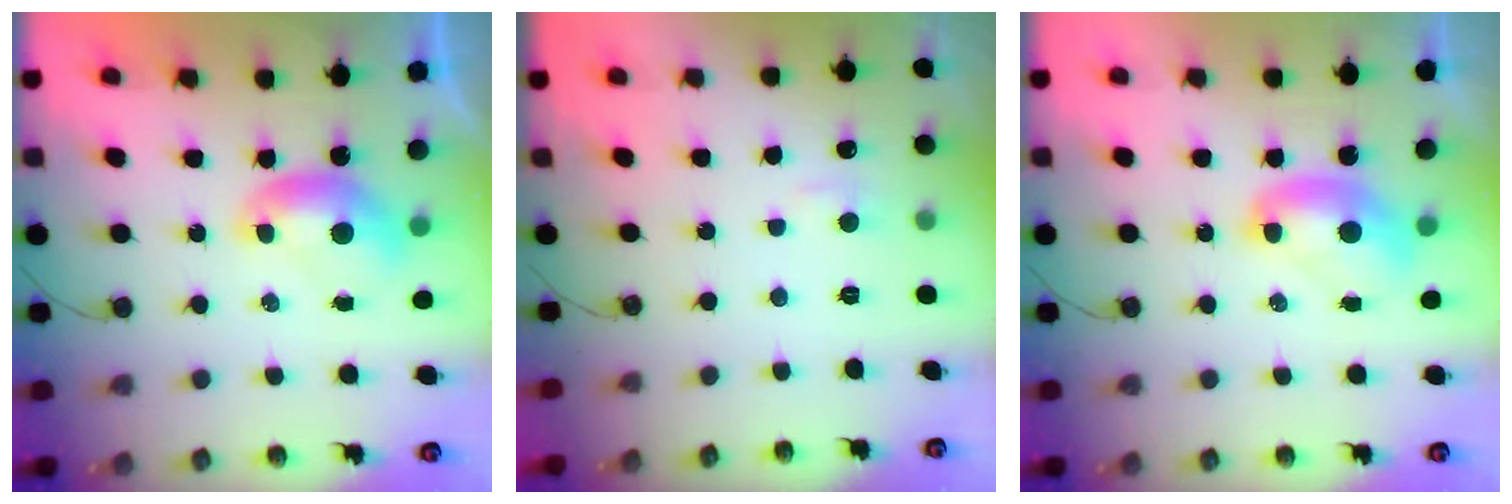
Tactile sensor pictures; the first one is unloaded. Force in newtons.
{"total": 1.8, "press": 1.7, "slide": 0.6}
{"total": 2.2, "press": 2.2, "slide": 0.2}